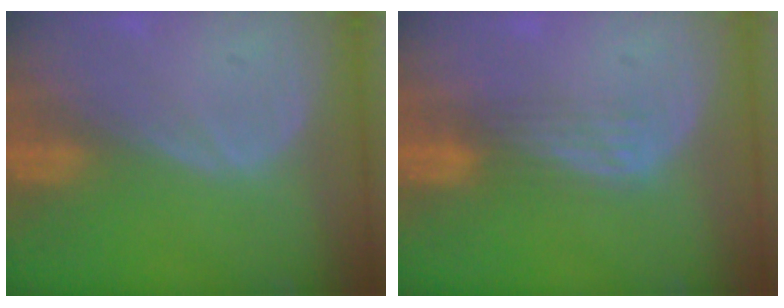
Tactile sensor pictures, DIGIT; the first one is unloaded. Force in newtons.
{"total": 2.9, "press": 2.7, "slide": 1.2}